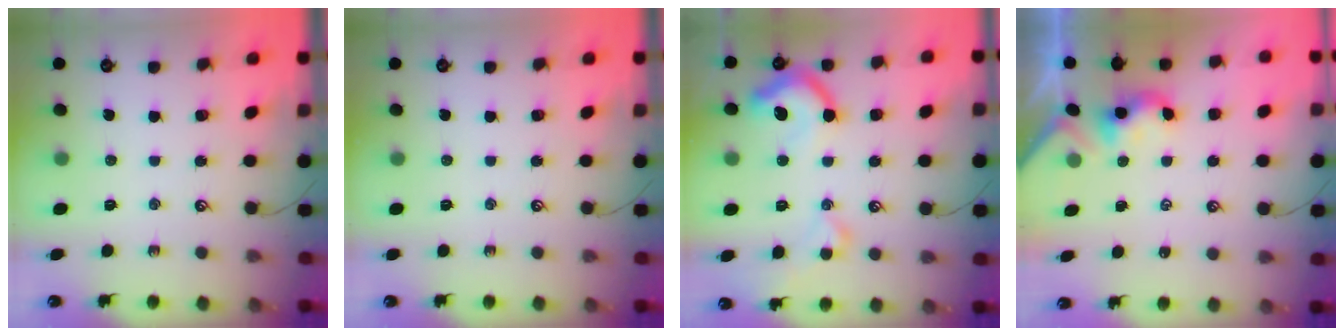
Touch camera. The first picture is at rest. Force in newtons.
{"total": 0.0}
{"total": 11.3, "press": 11.2, "slide": 1.4}
{"total": 2.3, "press": 2.3, "slide": 0.2}